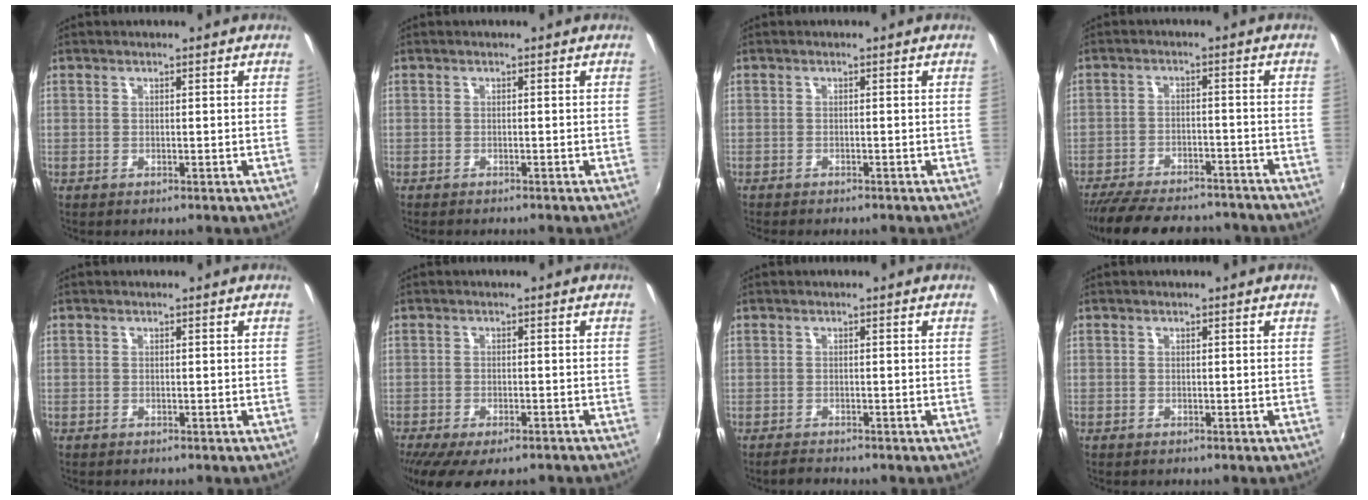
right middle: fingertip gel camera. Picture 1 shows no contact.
{"total": 1.1, "force": [-1.1, 0.1, 0.3], "torque": [-0.008, -0.009, -0.018]}
{"total": 2.2, "force": [-2.0, 0.4, 0.7], "torque": [-0.023, -0.012, -0.032]}
{"total": 18.9, "force": [-16.1, 5.9, 7.9], "torque": [-0.169, -0.011, -0.227]}
{"total": 0.7, "force": [-0.5, 0.4, 0.0], "torque": [-0.003, 0.000, -0.011]}
{"total": 11.1, "force": [-8.4, 3.5, 6.3], "torque": [-0.136, -0.043, -0.129]}
{"total": 1.9, "force": [-1.8, 0.2, 0.4], "torque": [-0.015, -0.005, -0.033]}
{"total": 1.1, "force": [-0.6, 0.9, -0.1], "torque": [-0.004, 0.003, -0.009]}